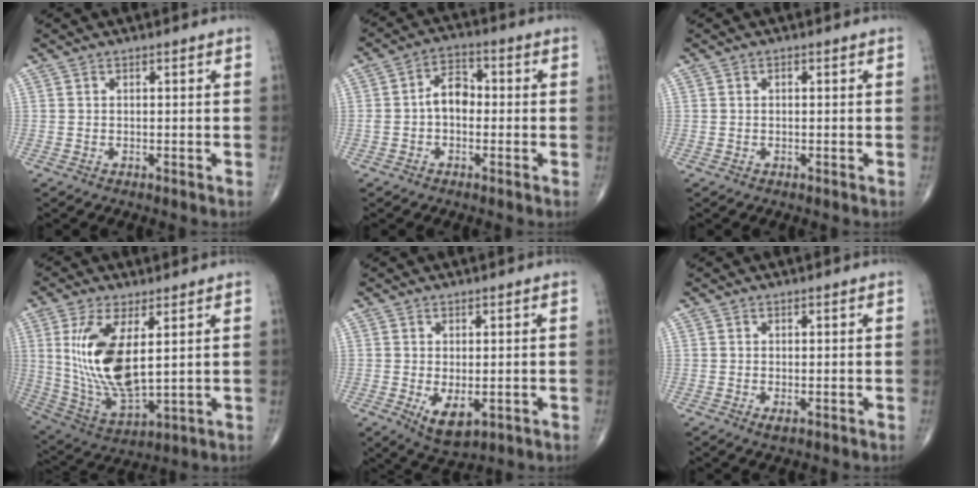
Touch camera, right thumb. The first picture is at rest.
{"total": 6.0, "force": [-0.5, 4.0, 4.5], "torque": [-0.065, 0.024, -0.019]}
{"total": 0.5, "force": [0.1, 0.3, 0.5], "torque": [-0.007, 0.001, 0.002]}
{"total": 16.1, "force": [3.4, 6.8, 14.2], "torque": [-0.283, -0.025, 0.082]}
{"total": 5.8, "force": [-1.3, 2.9, 4.8], "torque": [-0.075, -0.014, -0.008]}
{"total": 1.2, "force": [-0.4, 0.5, 1.0], "torque": [-0.018, -0.004, -0.005]}